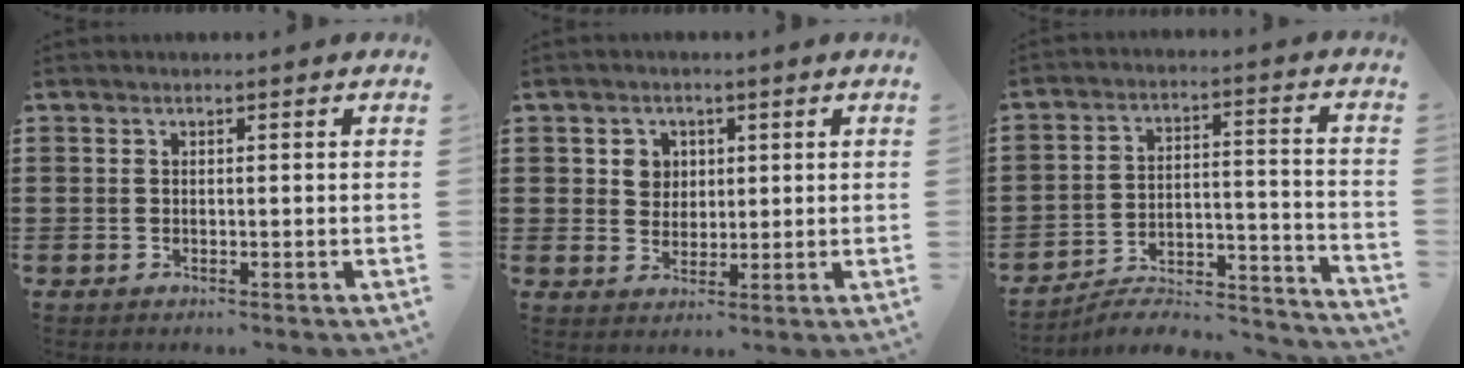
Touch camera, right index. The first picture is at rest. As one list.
[{"total": 3.6, "force": [1.0, 3.2, 1.3], "torque": [-0.030, 0.009, 0.015]}, {"total": 4.1, "force": [-3.7, 1.1, 1.4], "torque": [-0.028, -0.006, -0.079]}]